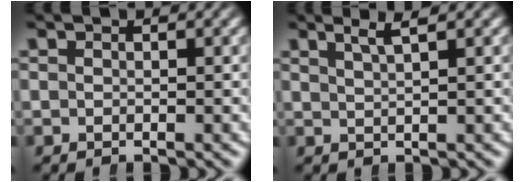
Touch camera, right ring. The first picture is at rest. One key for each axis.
{"total": 2.0, "fx": 1.5, "fy": -0.6, "fz": 1.2, "tx": -0.014, "ty": 0.010, "tz": 0.028}